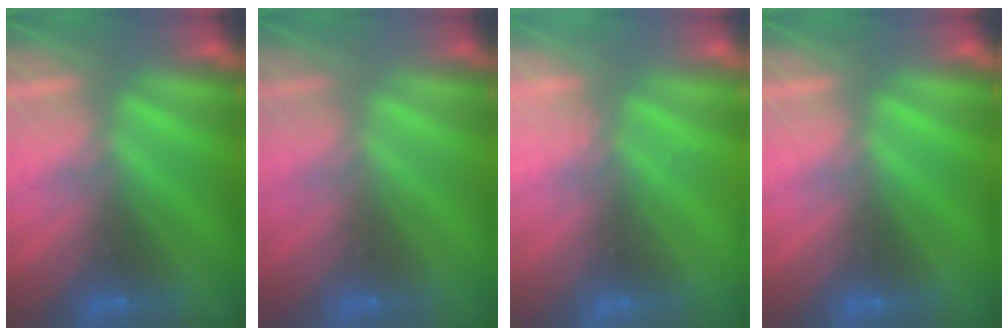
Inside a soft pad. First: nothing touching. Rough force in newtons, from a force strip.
{"total": 4.4}
{"total": 2.3}
{"total": 0.0}